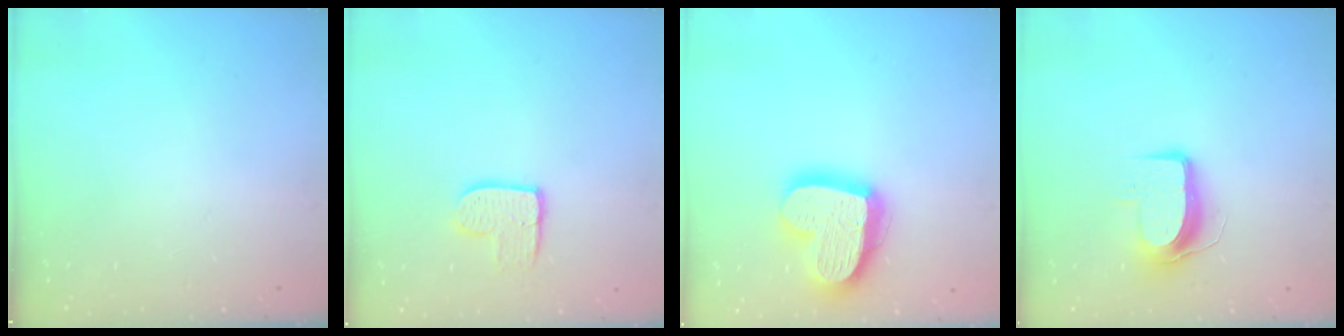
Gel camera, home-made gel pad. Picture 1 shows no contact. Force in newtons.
{"total": 9.7, "press": 9.6, "slide": 0.7}
{"total": 20.5, "press": 20.4, "slide": 1.8}
{"total": 10.0, "press": 10.0, "slide": 1.0}